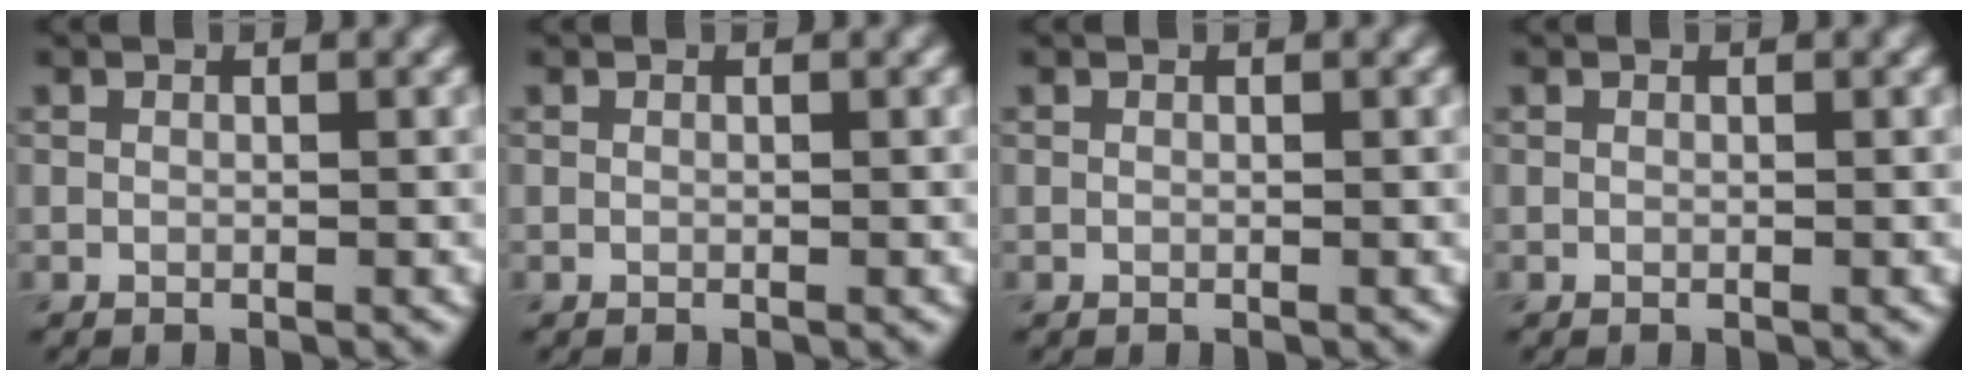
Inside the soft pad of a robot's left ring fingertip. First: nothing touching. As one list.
[{"total": 0.0}, {"total": 0.0}, {"total": 0.0}]